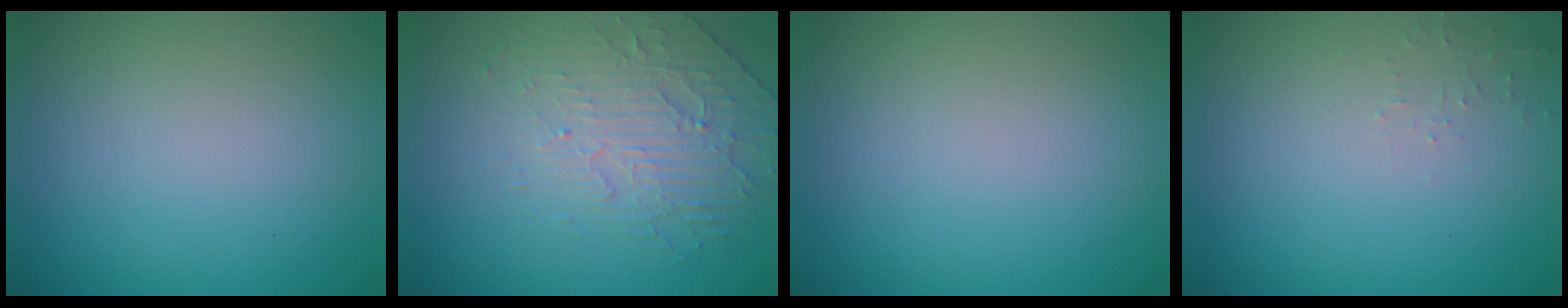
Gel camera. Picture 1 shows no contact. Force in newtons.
{"total": 2.8, "press": 2.3, "slide": 1.6}
{"total": 0.0}
{"total": 0.8, "press": 0.7, "slide": 0.1}